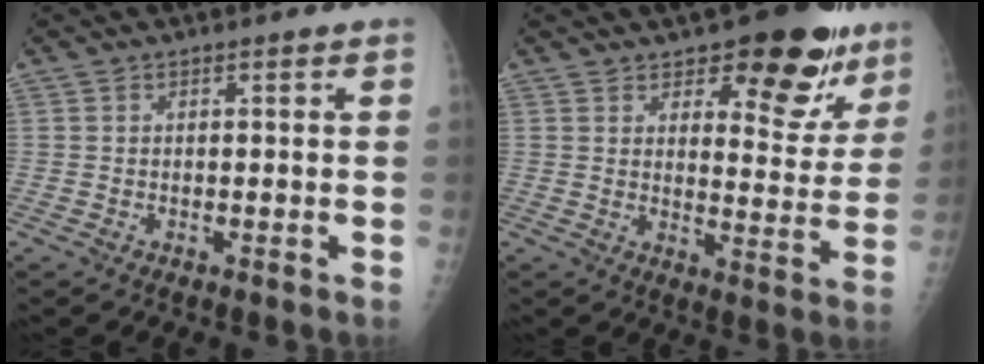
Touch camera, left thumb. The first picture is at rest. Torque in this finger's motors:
{"motor_torque": [0.40, 0.22, 0.22, -0.01, 0.12]}